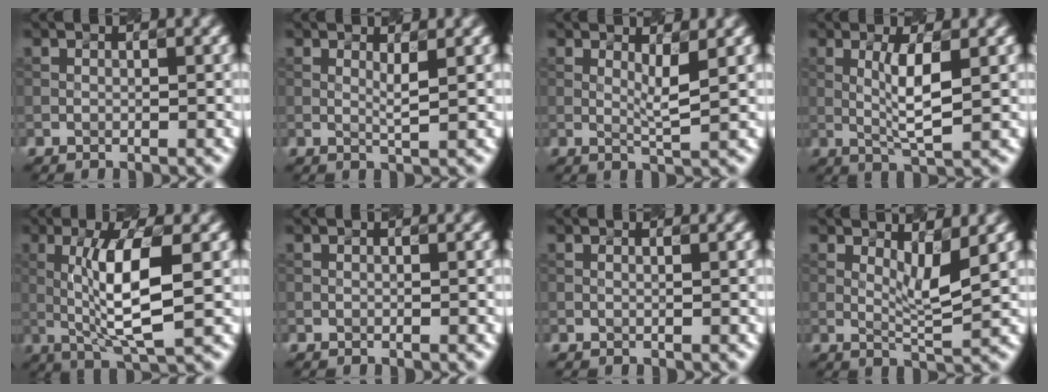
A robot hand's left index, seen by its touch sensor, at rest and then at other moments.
{"total": 1.1, "force": [0.4, 0.1, 1.0], "torque": [-0.020, -0.002, 0.011]}
{"total": 1.9, "force": [0.6, 0.2, 1.8], "torque": [-0.030, -0.006, 0.019]}
{"total": 3.5, "force": [0.4, 0.4, 3.5], "torque": [-0.073, -0.004, 0.022]}
{"total": 6.7, "force": [0.2, 1.2, 6.6], "torque": [-0.121, 0.001, 0.018]}
{"total": 0.0}
{"total": 0.6, "force": [0.2, 0.3, 0.5], "torque": [-0.002, 0.002, -0.002]}
{"total": 2.8, "force": [1.2, 0.4, 2.5], "torque": [-0.045, -0.010, 0.032]}